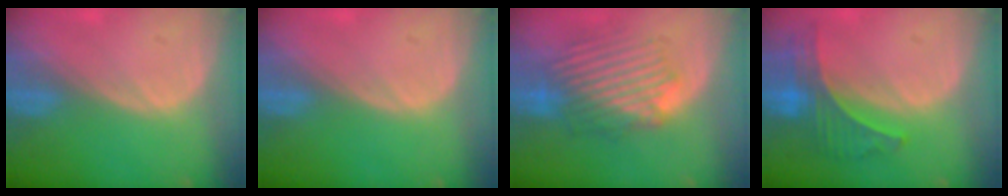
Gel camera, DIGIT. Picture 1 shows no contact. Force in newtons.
{"total": 0.0}
{"total": 8.5, "press": 8.2, "slide": 2.5}
{"total": 7.4, "press": 6.5, "slide": 3.5}